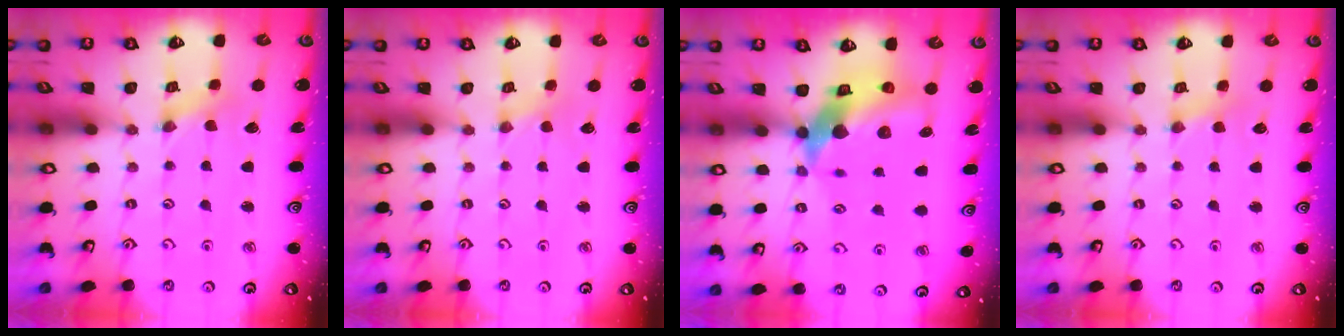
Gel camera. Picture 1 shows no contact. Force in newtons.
{"total": 0.0}
{"total": 14.7, "press": 14.5, "slide": 2.3}
{"total": 2.8, "press": 2.8, "slide": 0.4}